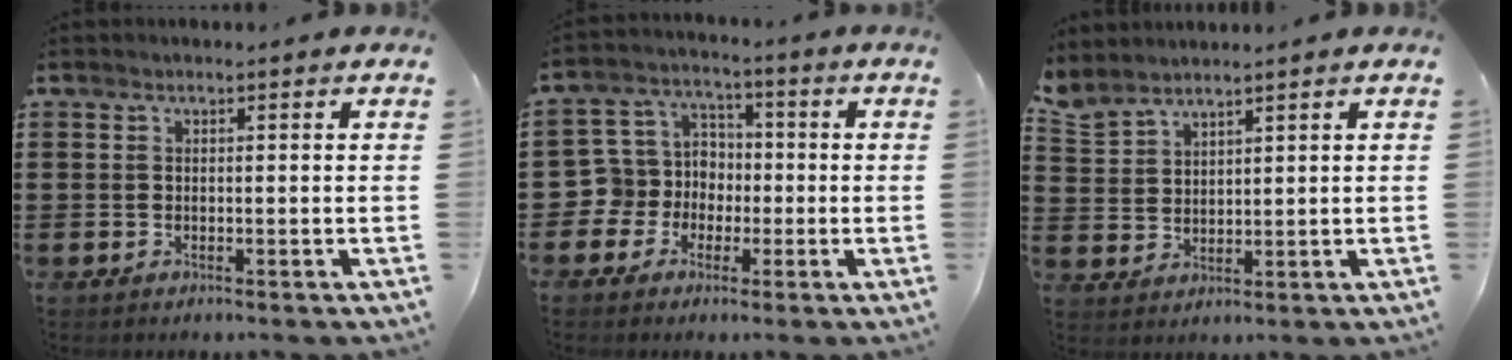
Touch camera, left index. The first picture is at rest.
{"total": 6.6, "force": [-1.3, 6.4, 0.7], "torque": [-0.066, -0.003, -0.030]}
{"total": 3.5, "force": [3.3, 0.9, 0.5], "torque": [-0.023, -0.007, 0.063]}